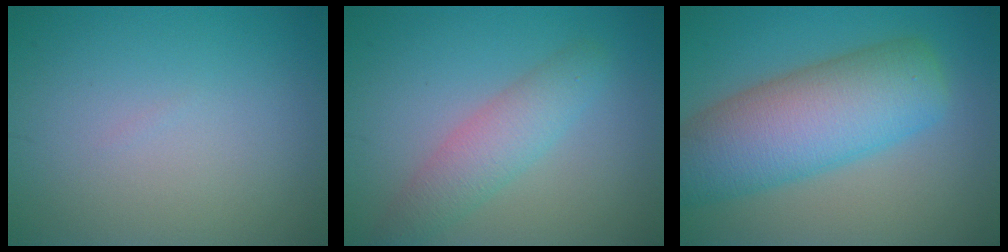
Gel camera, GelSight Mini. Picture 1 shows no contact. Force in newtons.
{"total": 3.6, "press": 3.6, "slide": 0.1}
{"total": 9.6, "press": 9.6, "slide": 0.3}